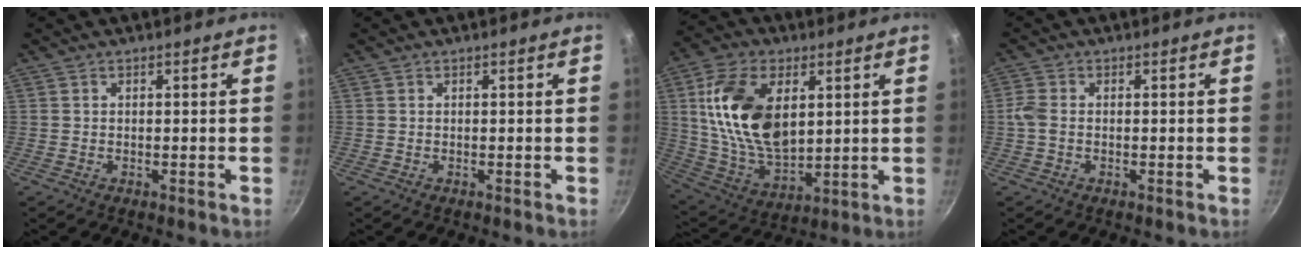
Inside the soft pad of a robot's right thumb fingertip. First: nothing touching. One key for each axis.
{"total": 0.0}
{"total": 19.8, "fx": 4.8, "fy": 11.8, "fz": 15.2, "tx": -0.261, "ty": -0.017, "tz": 0.100}
{"total": 2.7, "fx": -0.4, "fy": 1.7, "fz": 2.0, "tx": -0.050, "ty": 0.006, "tz": -0.014}